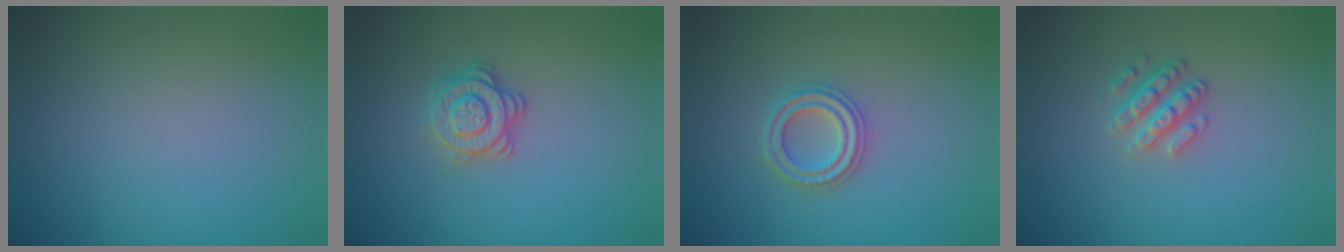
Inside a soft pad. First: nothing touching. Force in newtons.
{"total": 2.8, "press": 2.6, "slide": 1.0}
{"total": 2.4, "press": 2.4, "slide": 0.4}
{"total": 2.5, "press": 2.3, "slide": 0.9}